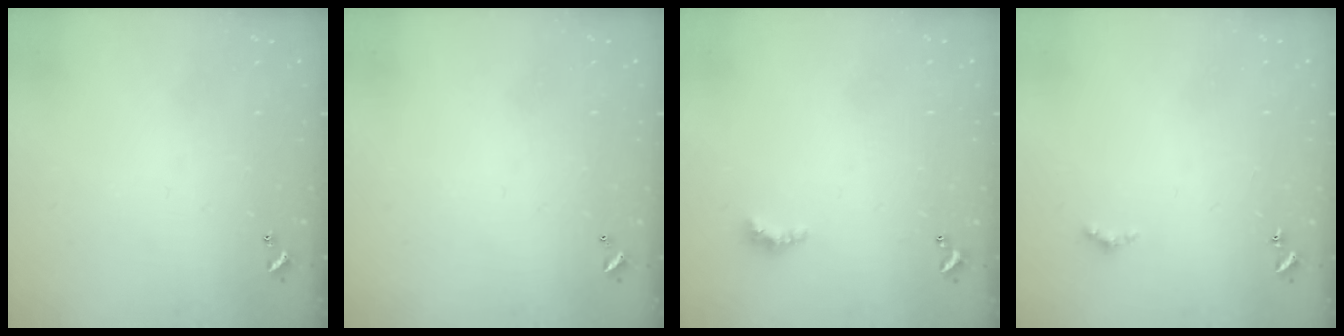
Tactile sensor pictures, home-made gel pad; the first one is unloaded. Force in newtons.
{"total": 2.8, "press": 2.8, "slide": 0.1}
{"total": 2.5, "press": 2.5, "slide": 0.6}
{"total": 0.7, "press": 0.6, "slide": 0.4}